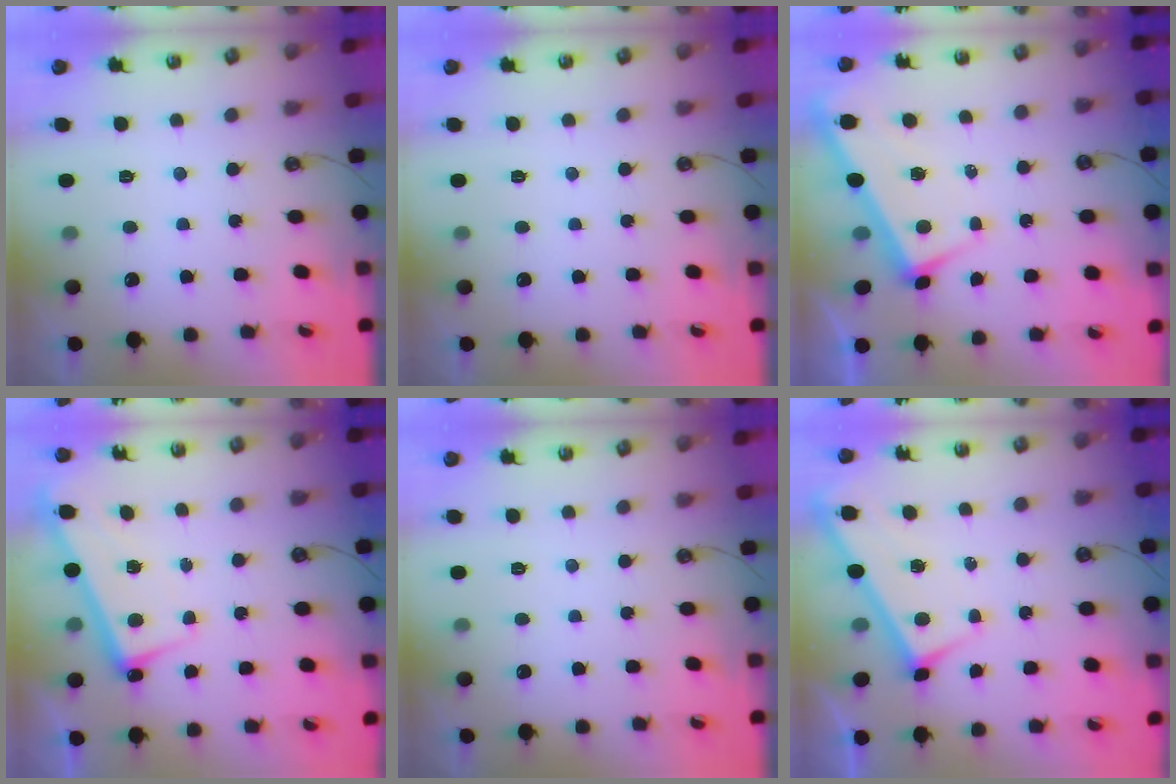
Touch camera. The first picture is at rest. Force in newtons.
{"total": 0.0}
{"total": 3.9, "press": 3.9, "slide": 0.1}
{"total": 2.8, "press": 2.6, "slide": 0.9}
{"total": 0.0}
{"total": 2.9, "press": 2.9, "slide": 0.3}